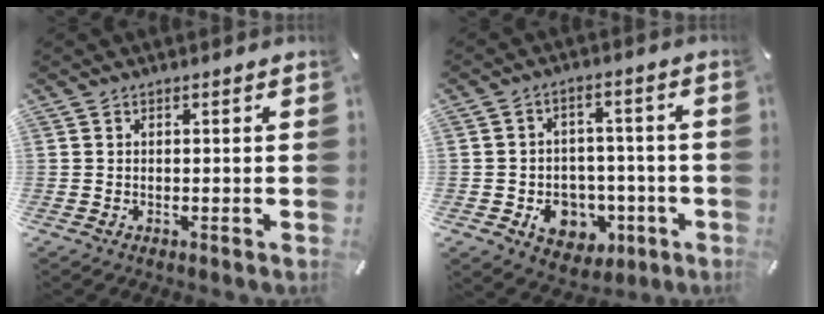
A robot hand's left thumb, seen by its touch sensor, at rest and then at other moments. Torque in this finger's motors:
{"motor_torque": [0.58, 2.25, 0.11, 0.11, 0.07]}